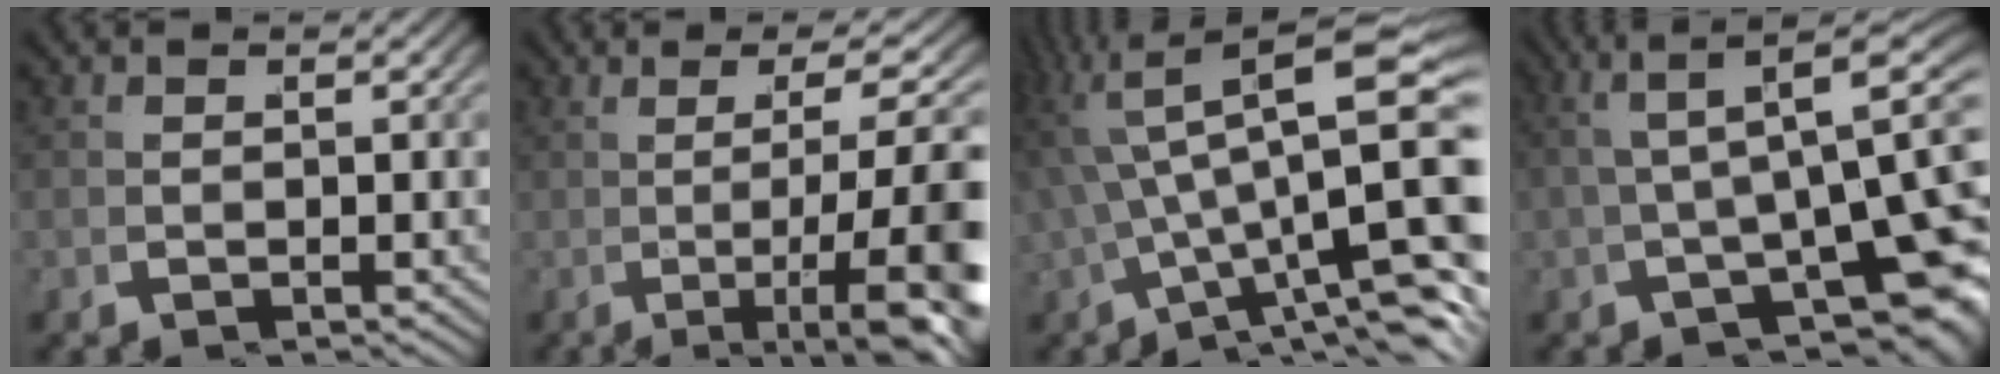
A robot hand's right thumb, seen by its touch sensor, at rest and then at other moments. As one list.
[{"total": 10.2, "force": [-0.9, 3.9, 9.3], "torque": [-0.140, -0.023, 0.005]}, {"total": 12.9, "force": [-0.3, 7.3, 10.6], "torque": [-0.173, -0.041, 0.020]}, {"total": 8.6, "force": [0.7, 3.9, 7.6], "torque": [-0.105, 0.002, 0.021]}]